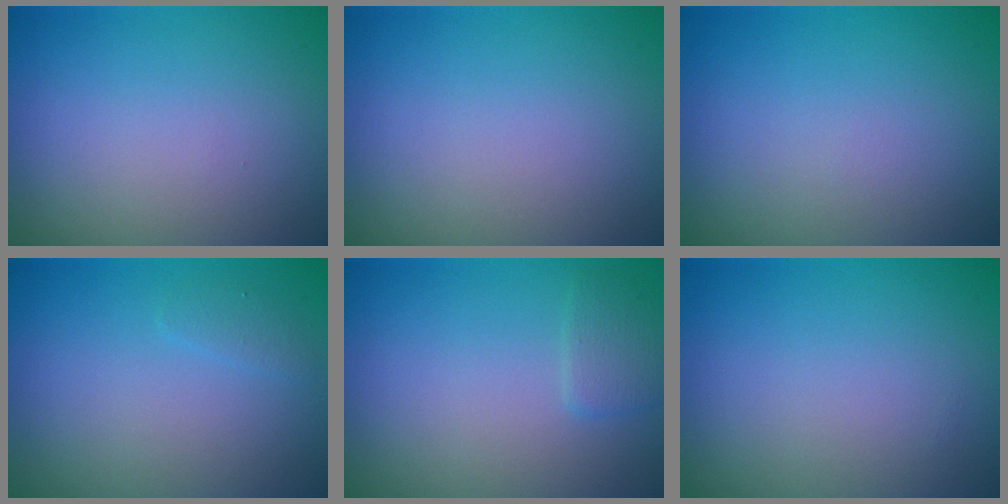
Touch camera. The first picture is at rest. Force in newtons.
{"total": 0.0}
{"total": 0.0}
{"total": 0.8, "press": 0.8, "slide": 0.1}
{"total": 1.4, "press": 1.4, "slide": 0.1}
{"total": 0.0}